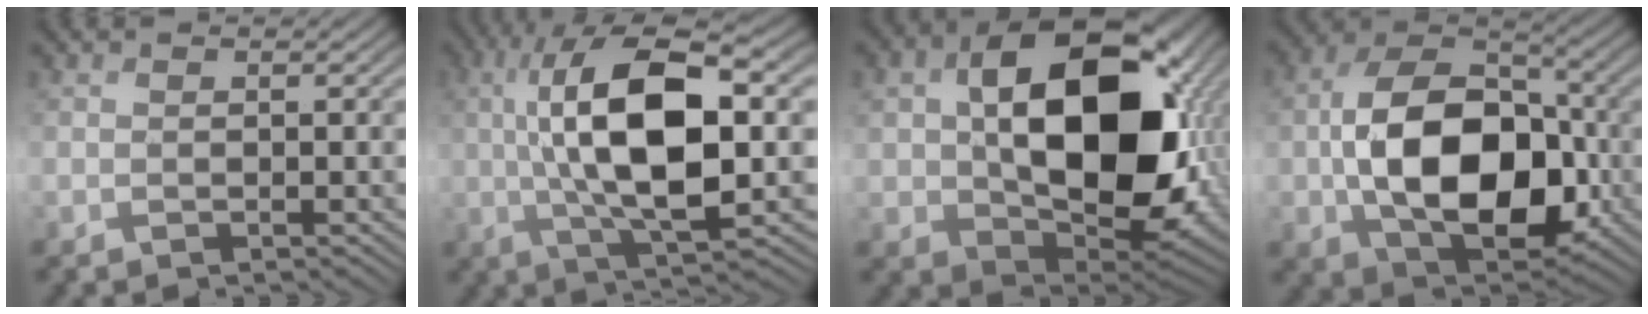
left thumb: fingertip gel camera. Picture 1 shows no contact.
{"total": 14.9, "force": [1.2, 5.9, 13.7], "torque": [-0.273, 0.007, 0.022]}
{"total": 19.0, "force": [2.0, 12.9, 13.8], "torque": [-0.239, -0.045, 0.068]}
{"total": 15.2, "force": [-2.1, 10.1, 11.2], "torque": [-0.205, -0.017, -0.032]}